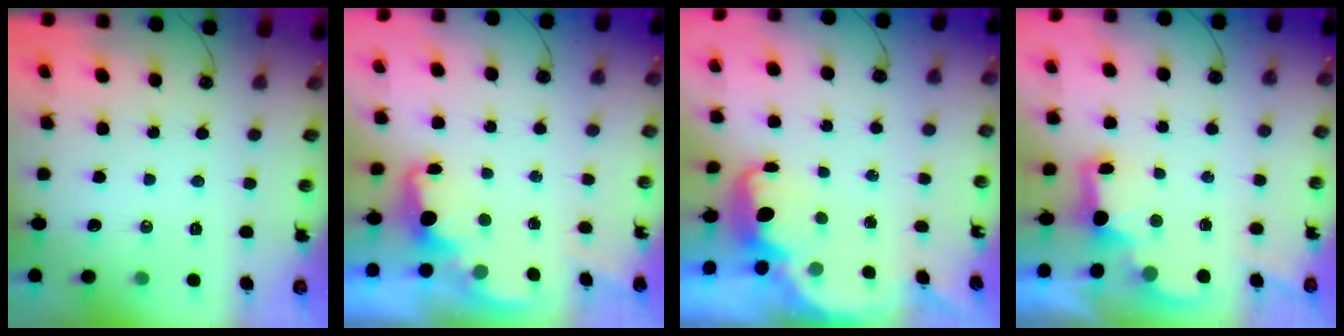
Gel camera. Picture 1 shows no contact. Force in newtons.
{"total": 1.4, "press": 1.3, "slide": 0.6}
{"total": 2.6, "press": 2.6, "slide": 0.6}
{"total": 2.3, "press": 2.2, "slide": 0.7}